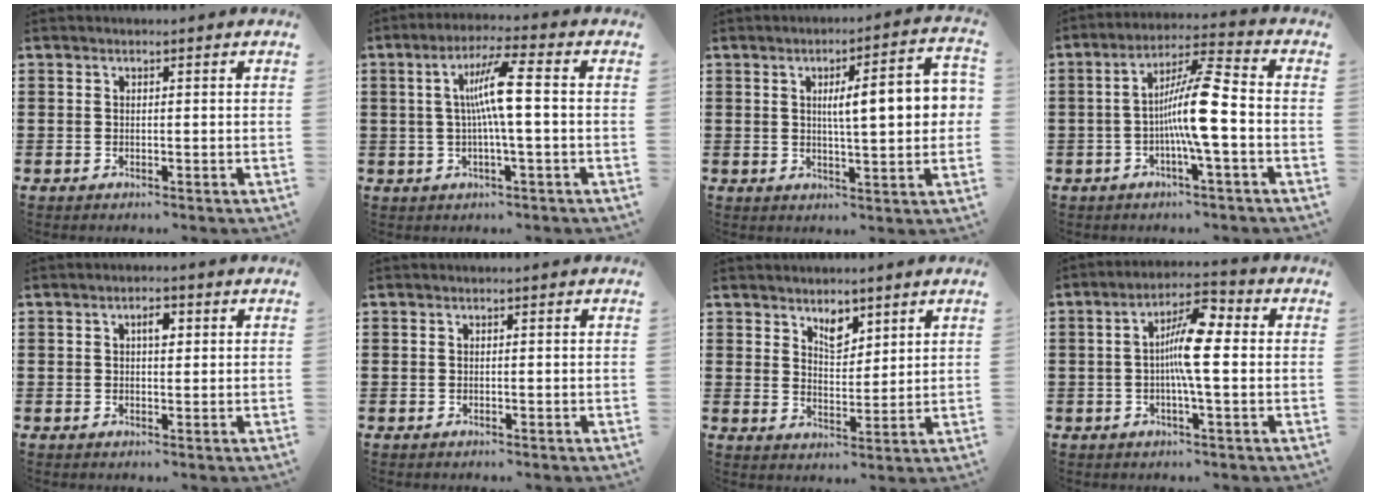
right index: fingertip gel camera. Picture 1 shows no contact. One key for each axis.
{"total": 7.7, "fx": 0.3, "fy": 0.4, "fz": 7.7, "tx": -0.149, "ty": 0.003, "tz": -0.007}
{"total": 8.9, "fx": 1.4, "fy": 1.9, "fz": 8.6, "tx": -0.144, "ty": 0.002, "tz": 0.015}
{"total": 9.9, "fx": -1.8, "fy": 0.8, "fz": 9.7, "tx": -0.188, "ty": -0.002, "tz": -0.041}
{"total": 2.3, "fx": 0.6, "fy": 1.0, "fz": 2.0, "tx": -0.033, "ty": 0.006, "tz": 0.006}
{"total": 0.0}
{"total": 4.2, "fx": 3.1, "fy": 2.2, "fz": 1.8, "tx": -0.028, "ty": -0.001, "tz": 0.054}
{"total": 8.1, "fx": 0.1, "fy": 1.6, "fz": 7.9, "tx": -0.159, "ty": 0.004, "tz": -0.007}